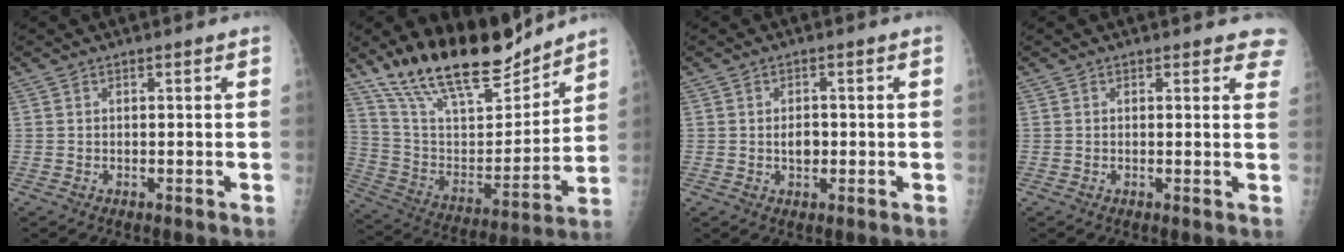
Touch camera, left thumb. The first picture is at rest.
{"total": 21.6, "force": [17.8, 6.8, 10.1], "torque": [-0.139, -0.094, 0.315]}
{"total": 2.7, "force": [-0.3, 1.8, 2.0], "torque": [-0.021, 0.002, -0.003]}
{"total": 3.7, "force": [3.3, 1.6, 0.9], "torque": [0.024, -0.013, 0.015]}